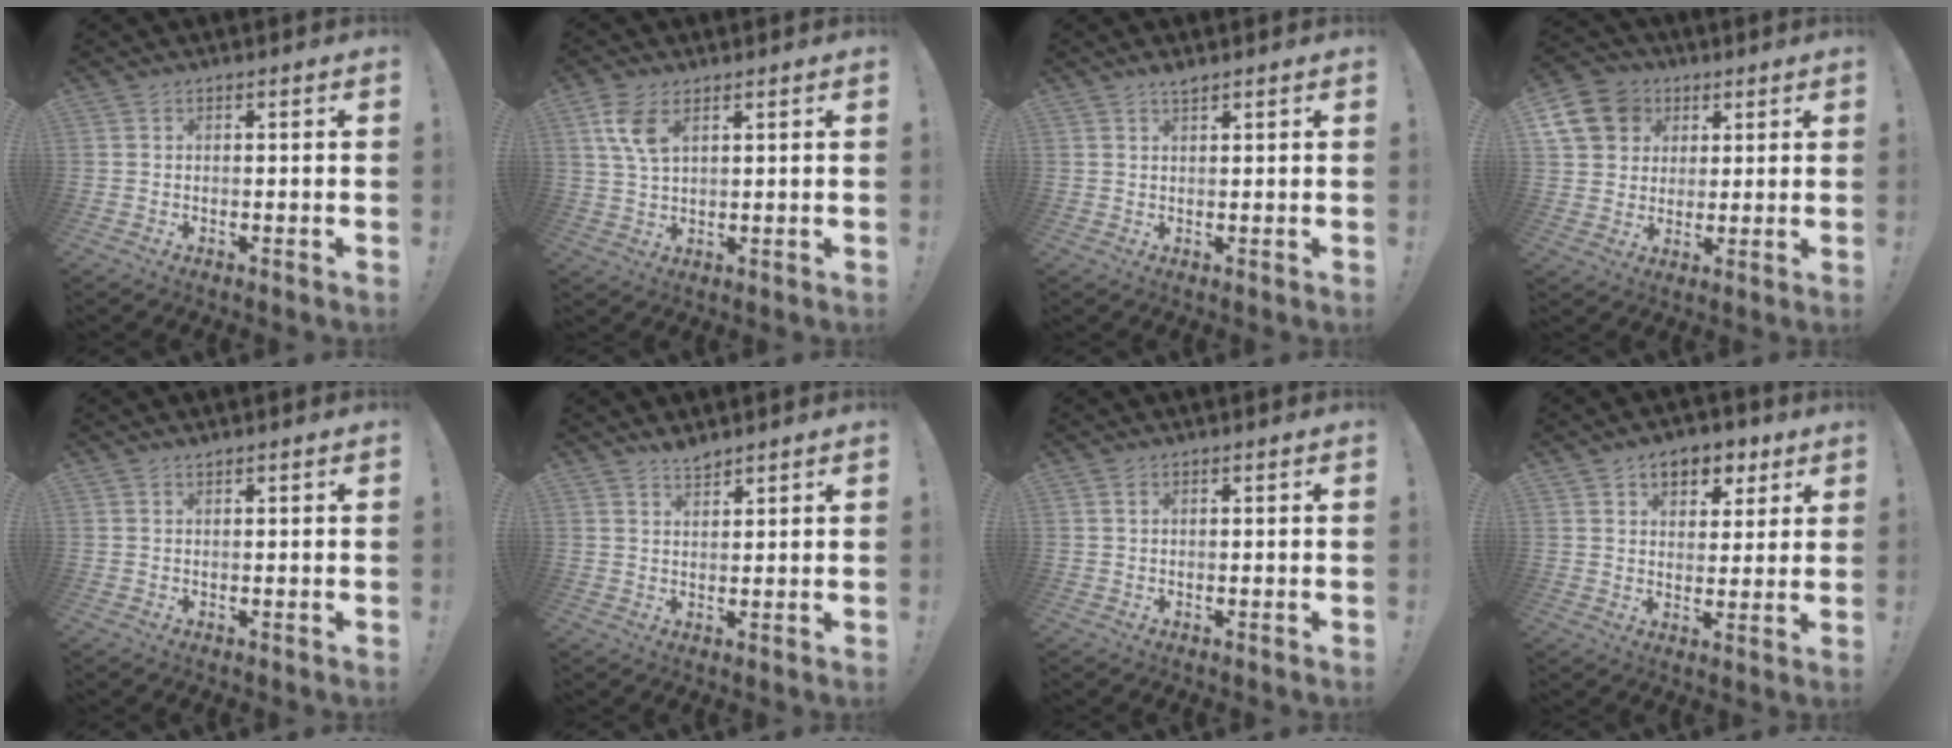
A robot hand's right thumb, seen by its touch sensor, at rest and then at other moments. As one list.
[{"total": 7.2, "force": [3.4, 3.5, 5.4], "torque": [-0.114, -0.010, 0.062]}, {"total": 1.7, "force": [1.5, 0.0, 0.7], "torque": [-0.009, -0.008, 0.026]}, {"total": 13.4, "force": [4.7, 11.5, 5.2], "torque": [-0.078, -0.017, 0.098]}, {"total": 0.6, "force": [0.6, -0.2, 0.2], "torque": [0.003, -0.002, 0.009]}, {"total": 3.1, "force": [2.9, 0.6, 0.9], "torque": [-0.008, -0.023, 0.051]}, {"total": 0.7, "force": [0.3, 0.2, 0.6], "torque": [-0.014, 0.001, 0.006]}, {"total": 8.5, "force": [4.6, 5.9, 4.1], "torque": [-0.049, -0.022, 0.084]}]